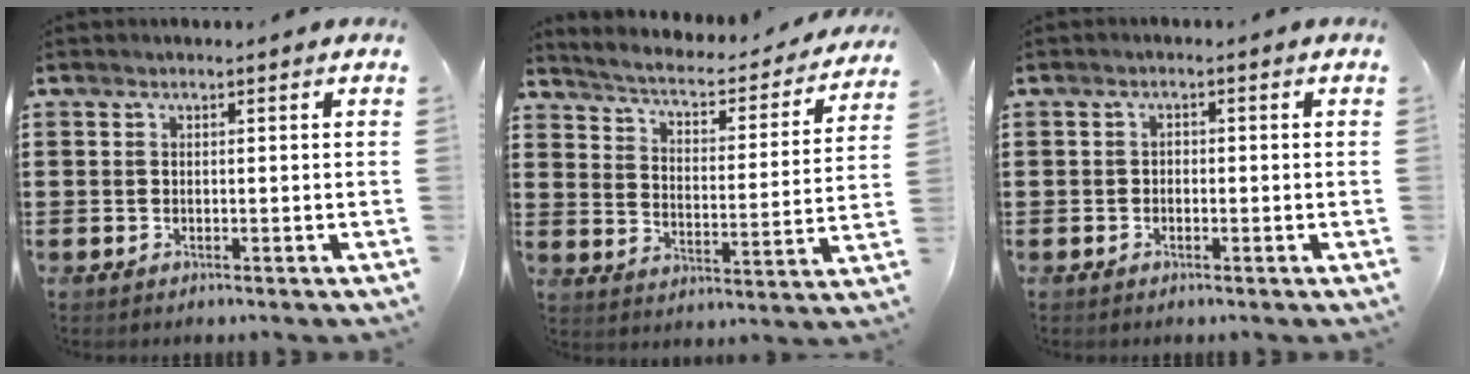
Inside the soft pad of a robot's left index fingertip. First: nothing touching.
{"total": 3.3, "force": [2.9, 0.3, 1.5], "torque": [-0.048, -0.030, 0.038]}
{"total": 1.0, "force": [-0.5, 0.6, 0.5], "torque": [-0.013, 0.002, -0.012]}